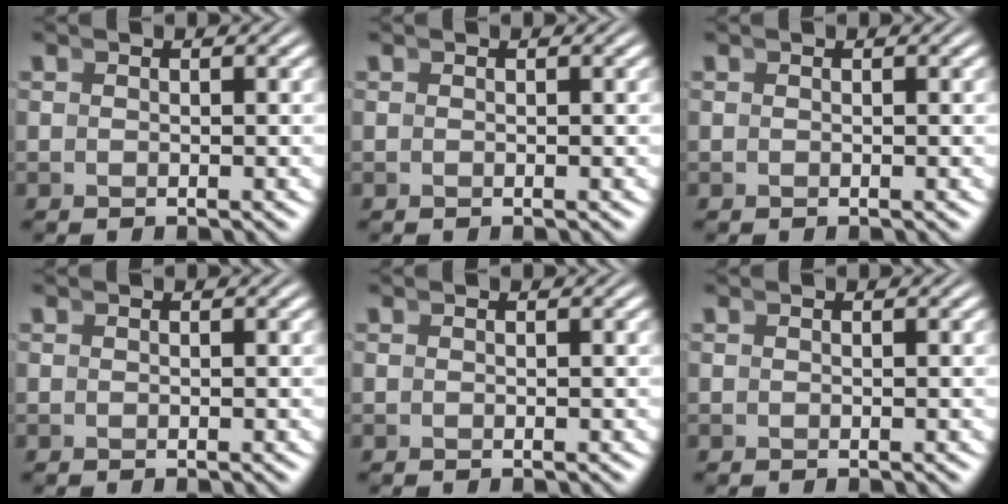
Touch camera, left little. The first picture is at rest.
{"total": 0.0}
{"total": 0.0}
{"total": 0.0}
{"total": 0.0}
{"total": 0.0}